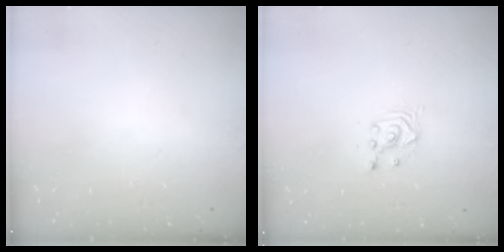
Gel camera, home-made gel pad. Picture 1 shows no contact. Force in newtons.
{"total": 2.5, "press": 2.5, "slide": 0.1}